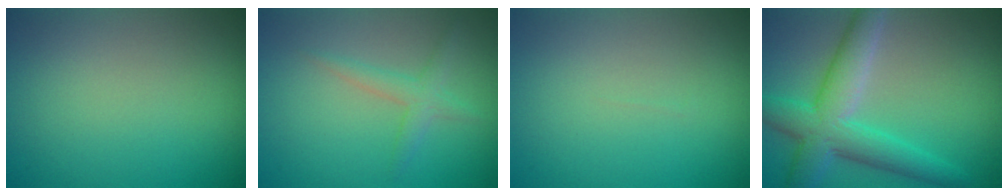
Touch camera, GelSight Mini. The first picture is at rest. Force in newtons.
{"total": 1.9, "press": 1.9, "slide": 0.0}
{"total": 0.0}
{"total": 6.1, "press": 6.1, "slide": 0.2}